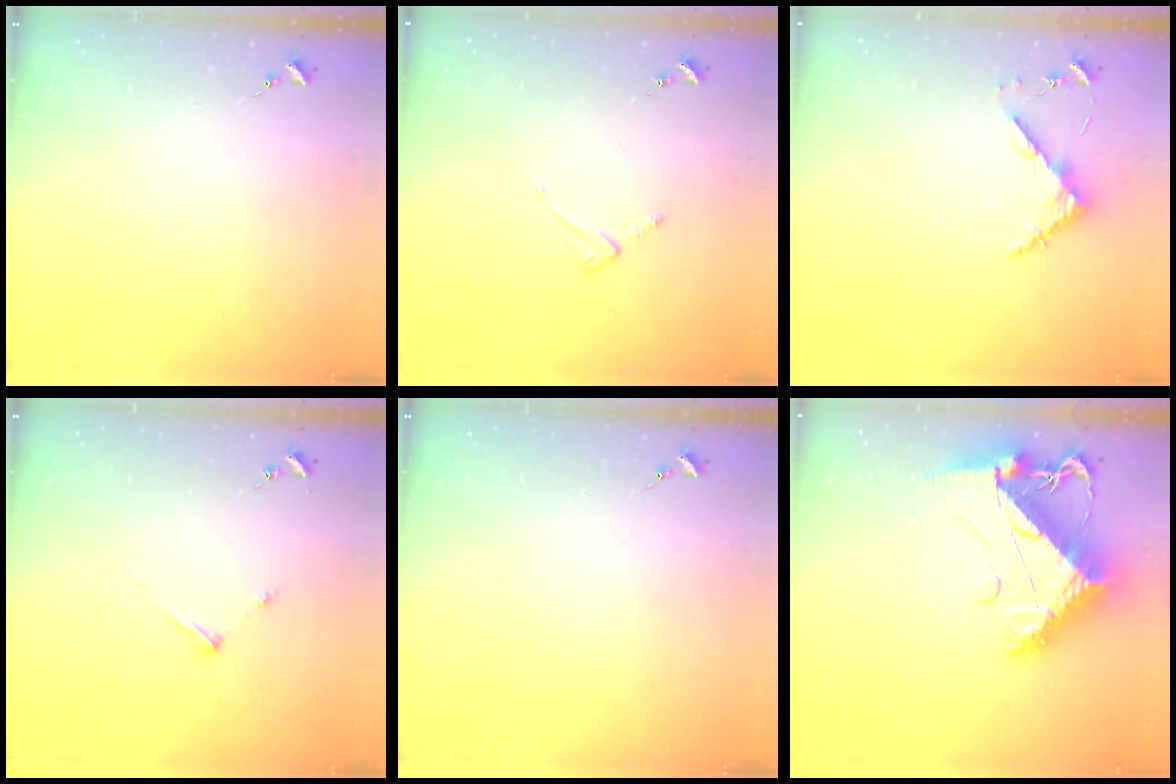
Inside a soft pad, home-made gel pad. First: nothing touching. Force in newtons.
{"total": 2.6, "press": 2.6, "slide": 0.3}
{"total": 4.6, "press": 4.6, "slide": 0.4}
{"total": 4.8, "press": 4.8, "slide": 0.6}
{"total": 0.0}
{"total": 16.5, "press": 16.4, "slide": 1.8}